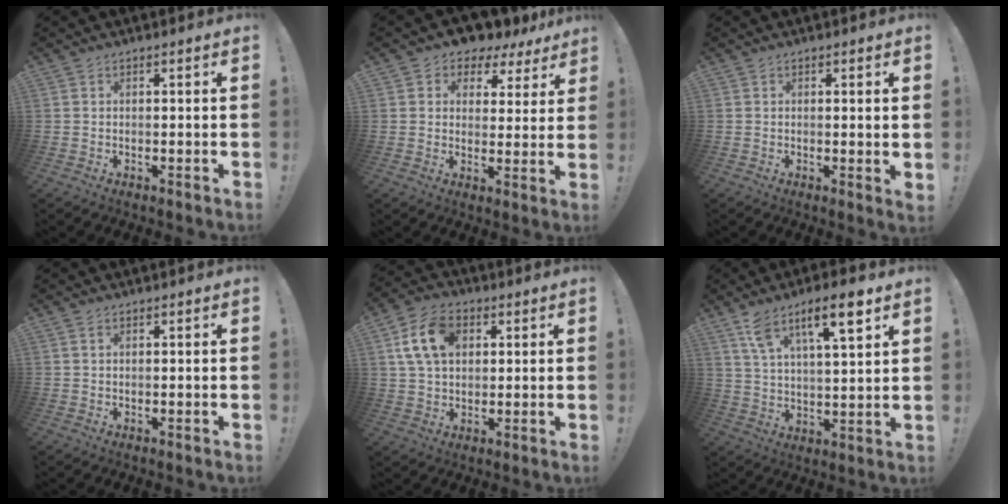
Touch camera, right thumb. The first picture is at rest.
{"total": 5.4, "force": [3.7, 3.8, 1.0], "torque": [-0.010, -0.038, 0.068]}
{"total": 1.5, "force": [0.6, -0.1, 1.3], "torque": [-0.018, -0.004, 0.008]}
{"total": 0.7, "force": [0.3, 0.3, 0.5], "torque": [-0.013, 0.004, 0.007]}
{"total": 13.2, "force": [4.0, 9.0, 8.8], "torque": [-0.160, 0.007, 0.078]}
{"total": 12.8, "force": [7.7, 3.2, 9.7], "torque": [-0.151, -0.033, 0.123]}